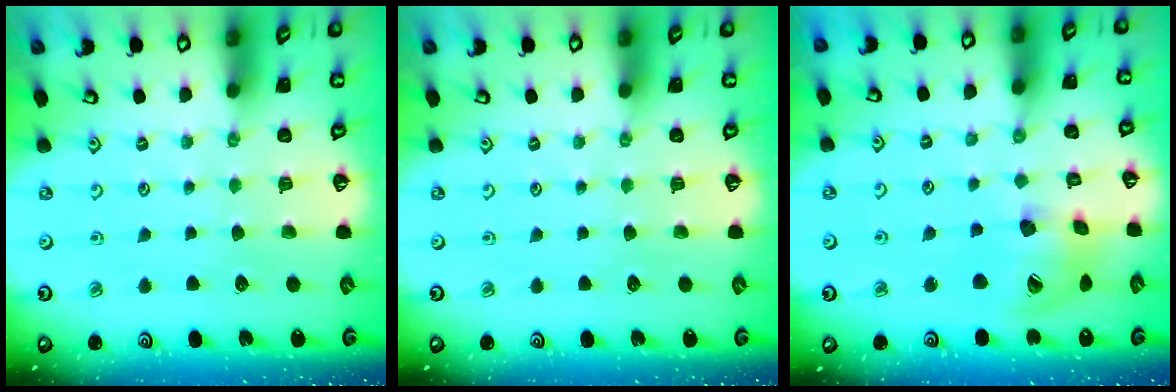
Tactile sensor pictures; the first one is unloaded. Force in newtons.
{"total": 0.0}
{"total": 15.6, "press": 15.4, "slide": 2.3}